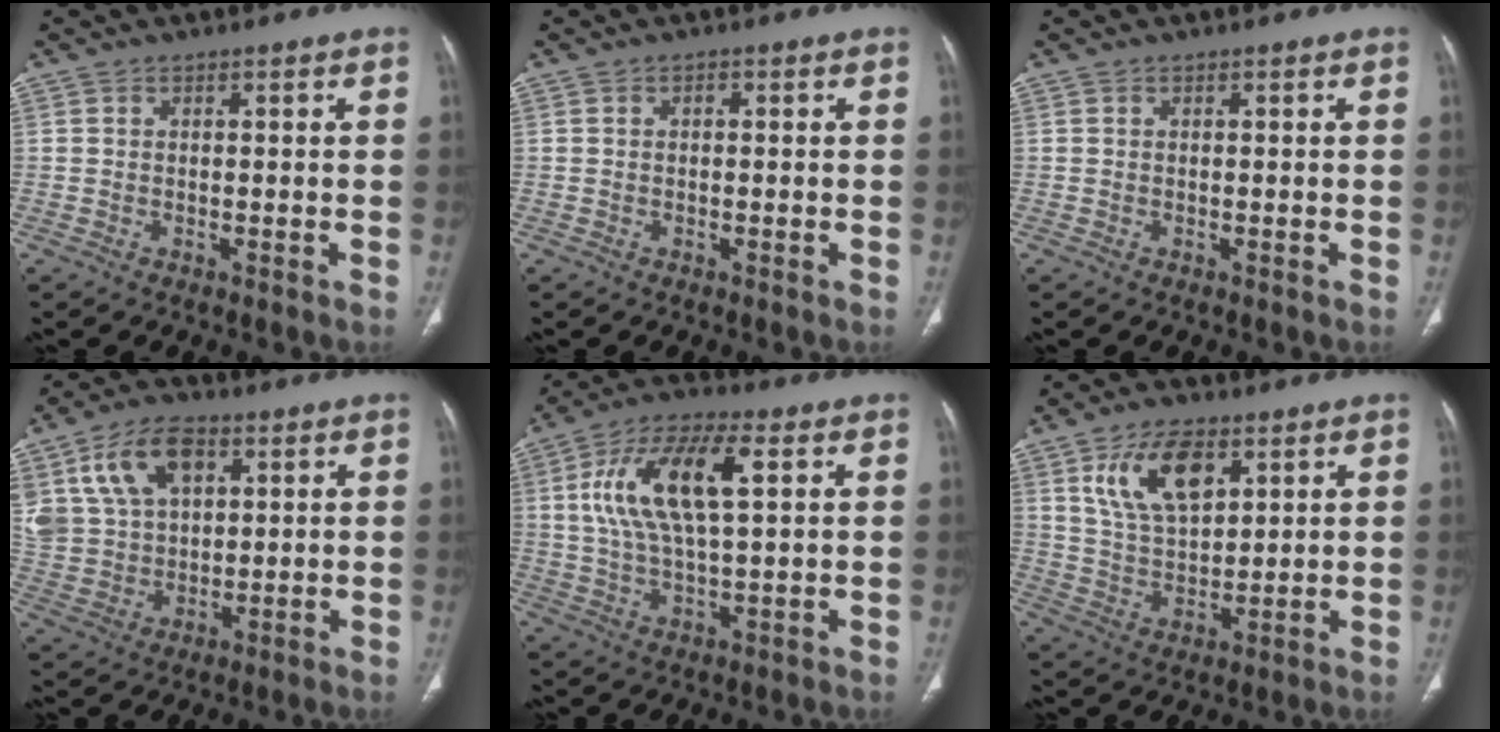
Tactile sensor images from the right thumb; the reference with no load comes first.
{"total": 0.8, "force": [0.1, 0.5, 0.6], "torque": [-0.010, 0.003, 0.001]}
{"total": 0.0}
{"total": 15.0, "force": [6.3, 9.6, 9.6], "torque": [-0.172, -0.008, 0.130]}
{"total": 15.9, "force": [4.1, 6.2, 14.0], "torque": [-0.274, 0.012, 0.074]}
{"total": 12.0, "force": [5.5, 6.4, 8.6], "torque": [-0.139, -0.021, 0.111]}